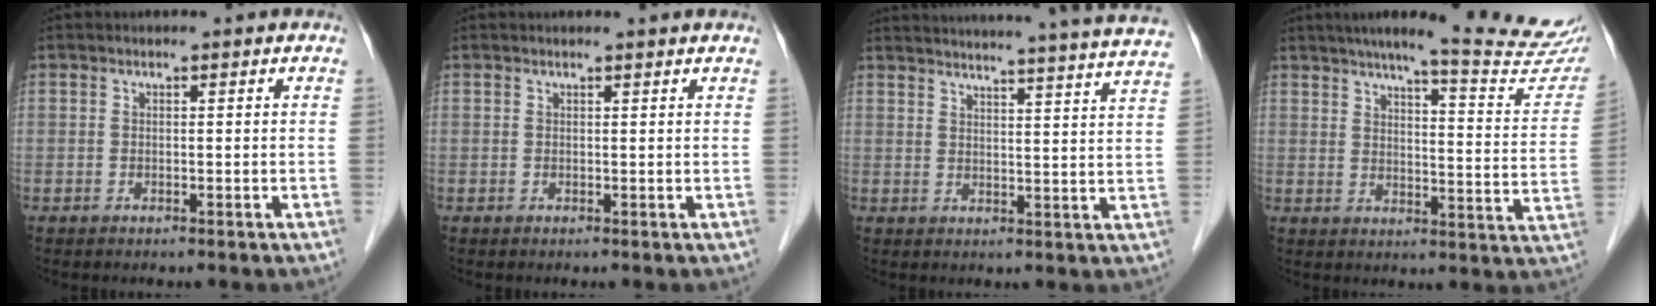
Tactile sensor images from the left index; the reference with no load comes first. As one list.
[{"total": 1.9, "force": [1.9, -0.2, 0.4], "torque": [-0.016, 0.003, 0.020]}, {"total": 27.6, "force": [26.1, -0.8, 9.2], "torque": [-0.138, -0.057, 0.311]}, {"total": 20.3, "force": [18.0, 0.4, 9.2], "torque": [-0.120, -0.060, 0.214]}]